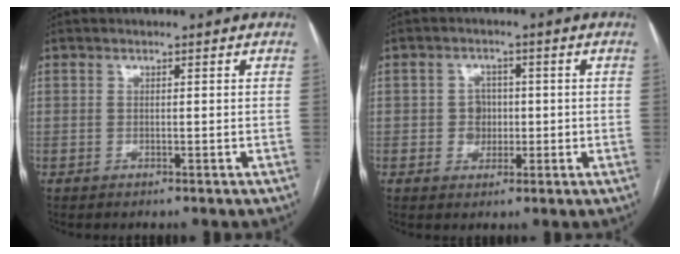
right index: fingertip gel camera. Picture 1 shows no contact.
{"total": 3.4, "force": [-0.2, 3.2, 1.2], "torque": [-0.010, 0.012, 0.003]}